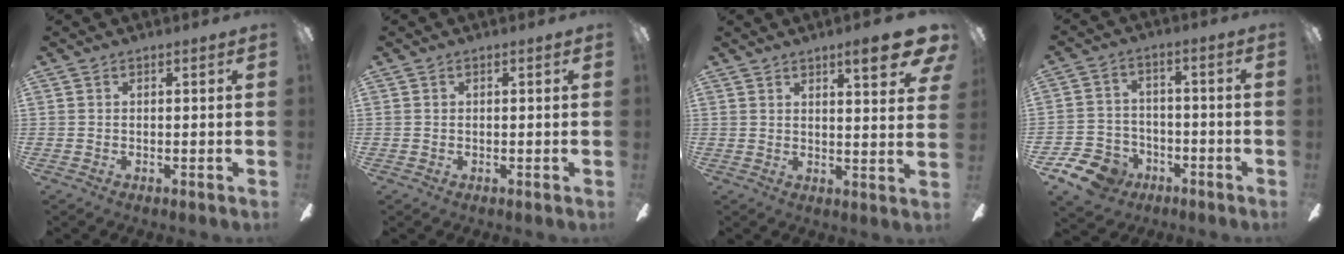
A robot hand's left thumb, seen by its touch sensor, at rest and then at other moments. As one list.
[{"total": 0.5, "force": [-0.1, 0.5, 0.2], "torque": [-0.003, 0.004, -0.003]}, {"total": 9.5, "force": [5.6, 1.9, 7.4], "torque": [-0.086, -0.036, 0.082]}, {"total": 10.6, "force": [-7.0, 6.9, 3.8], "torque": [-0.098, 0.045, -0.130]}]